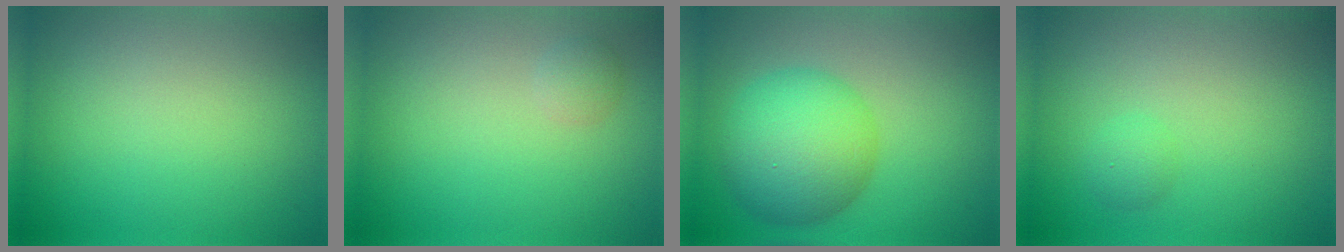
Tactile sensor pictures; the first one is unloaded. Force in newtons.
{"total": 1.0, "press": 1.0, "slide": 0.1}
{"total": 7.7, "press": 7.7, "slide": 0.3}
{"total": 1.1, "press": 1.1, "slide": 0.1}